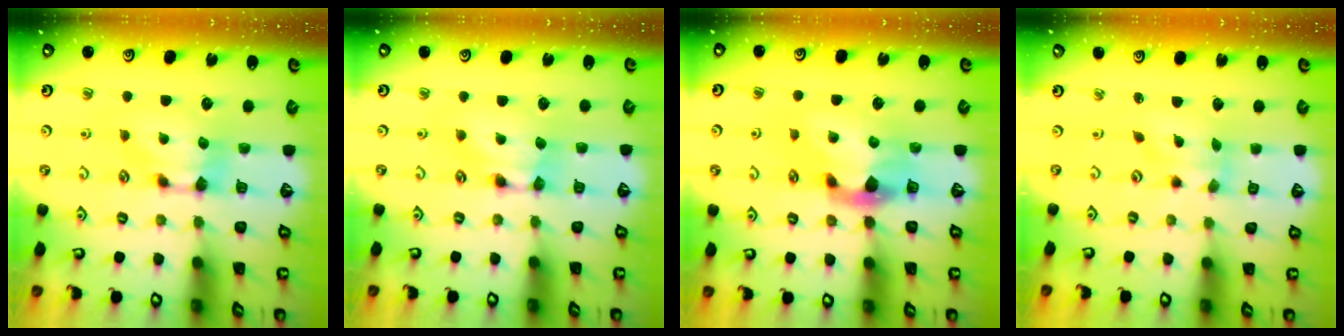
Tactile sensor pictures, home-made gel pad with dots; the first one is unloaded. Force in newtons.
{"total": 1.6, "press": 1.6, "slide": 0.2}
{"total": 3.0, "press": 2.7, "slide": 1.4}
{"total": 1.2, "press": 0.3, "slide": 1.1}